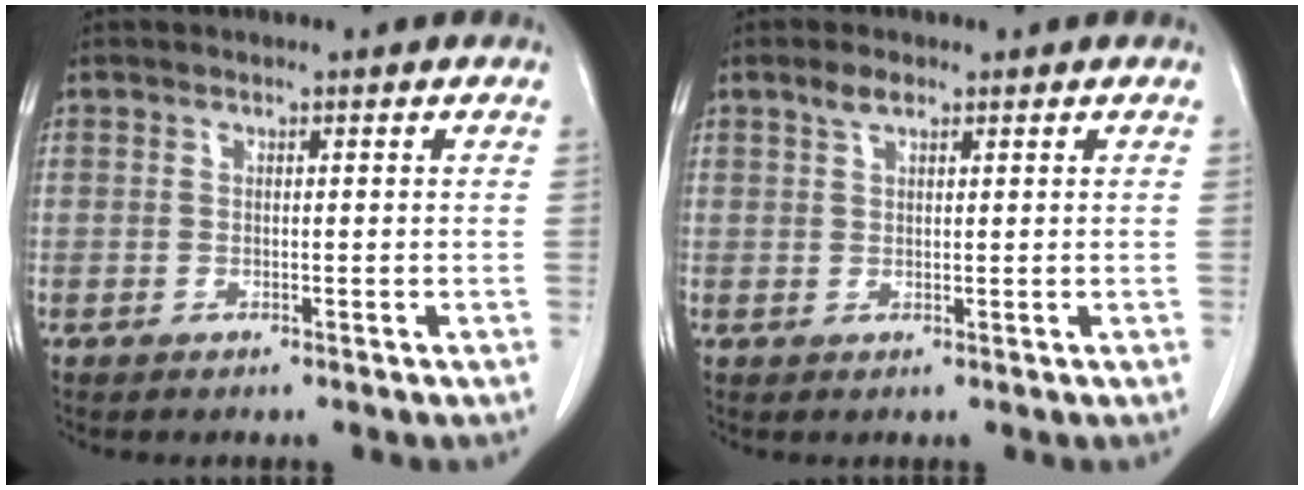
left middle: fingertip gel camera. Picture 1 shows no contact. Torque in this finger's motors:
{"motor_torque": [0.30, -0.26, 0.00, 0.00]}